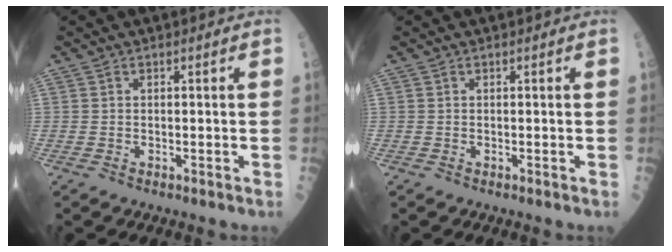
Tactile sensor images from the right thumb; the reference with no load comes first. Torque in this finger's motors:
{"motor_torque": [-0.10, 0.10, -0.06, -0.05, 0.00]}